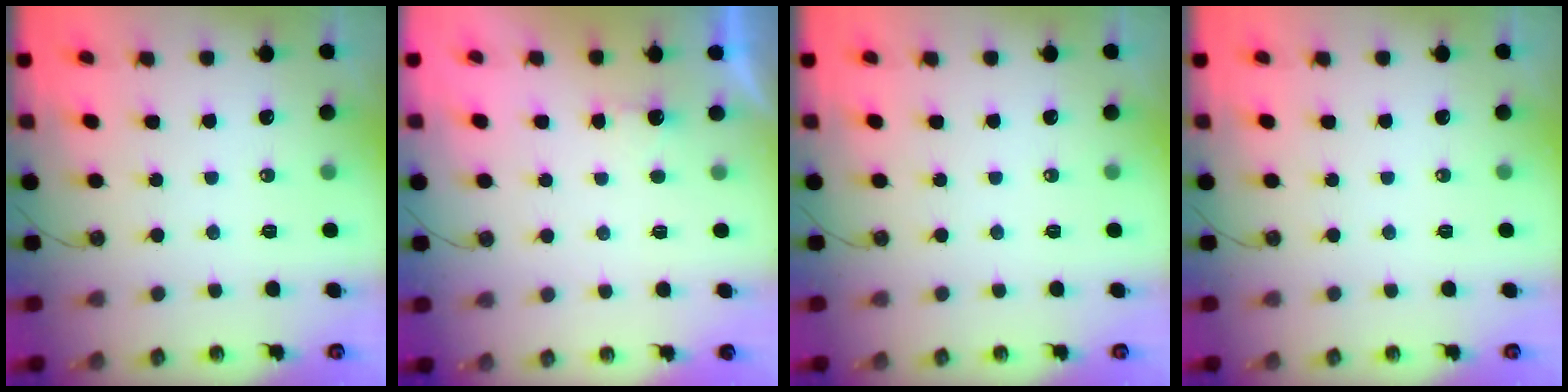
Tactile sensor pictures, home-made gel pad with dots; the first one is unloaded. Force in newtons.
{"total": 1.0, "press": 0.7, "slide": 0.7}
{"total": 0.0}
{"total": 0.0}